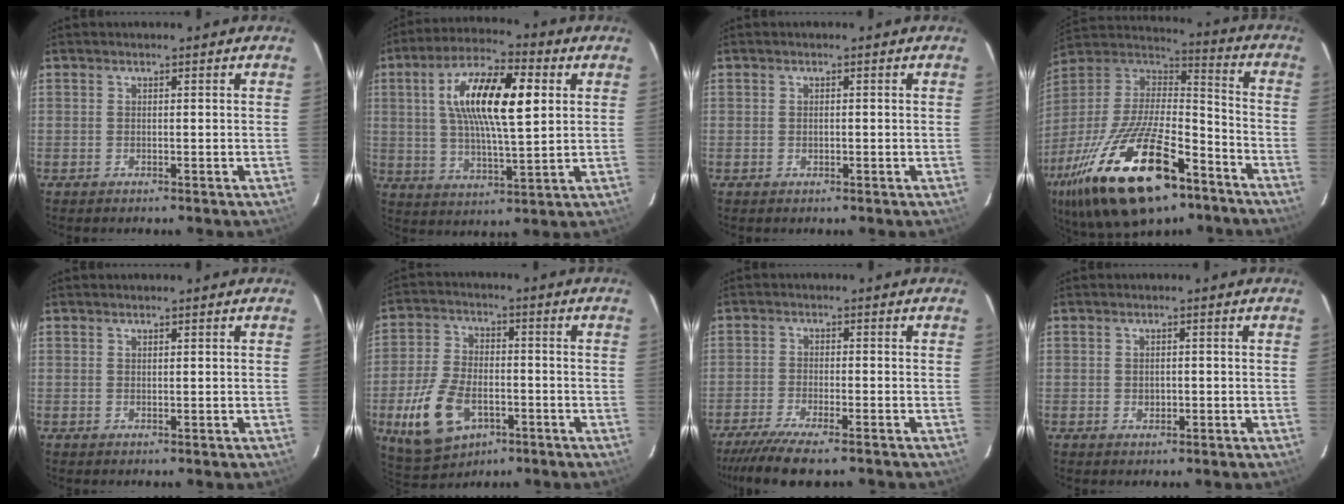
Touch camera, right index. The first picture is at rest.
{"total": 16.1, "force": [4.0, 5.1, 14.8], "torque": [-0.268, 0.021, 0.066]}
{"total": 0.7, "force": [-0.1, 0.5, 0.5], "torque": [-0.008, 0.001, 0.000]}
{"total": 30.9, "force": [-17.8, 12.4, 22.0], "torque": [-0.432, -0.032, -0.292]}
{"total": 0.5, "force": [0.5, 0.1, 0.2], "torque": [-0.004, 0.001, 0.009]}
{"total": 13.3, "force": [-5.0, 7.9, 9.5], "torque": [-0.213, -0.008, -0.080]}
{"total": 9.0, "force": [-7.2, 1.2, 5.2], "torque": [-0.127, -0.032, -0.130]}
{"total": 1.6, "force": [-0.1, 1.3, 0.9], "torque": [-0.013, 0.001, 0.000]}